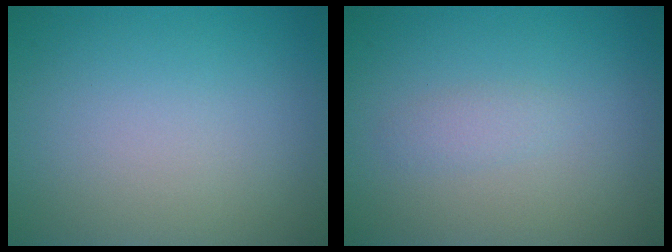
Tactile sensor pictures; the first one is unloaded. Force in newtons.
{"total": 1.0, "press": 1.0, "slide": 0.0}